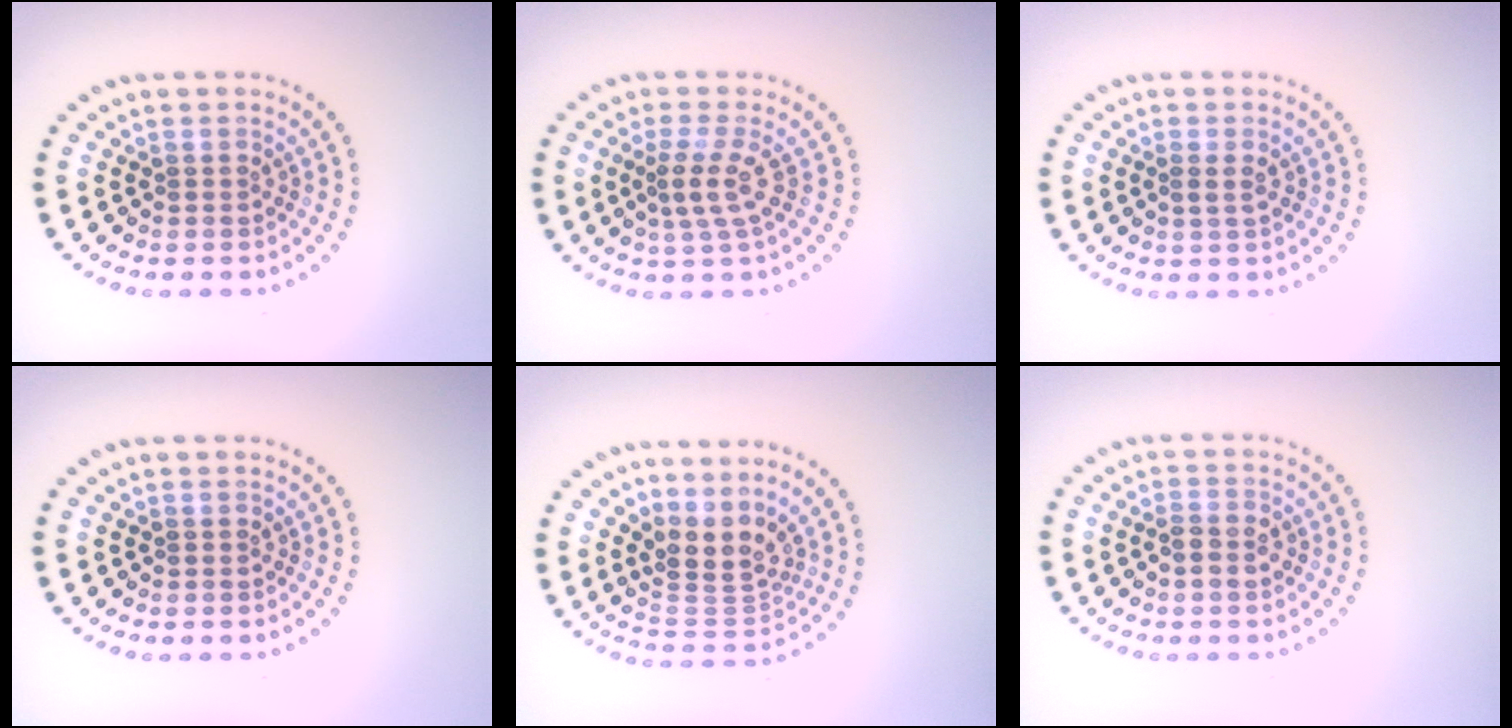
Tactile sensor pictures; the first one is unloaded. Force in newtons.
{"total": 2.5, "press": 1.8, "slide": 1.7}
{"total": 0.6, "press": 0.5, "slide": 0.2}
{"total": 0.0}
{"total": 3.7, "press": 2.7, "slide": 2.5}
{"total": 1.6, "press": 1.6, "slide": 0.2}